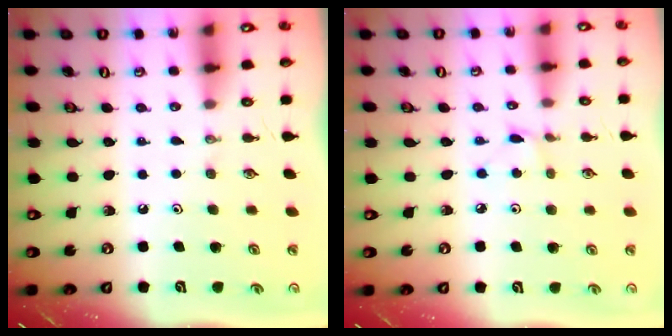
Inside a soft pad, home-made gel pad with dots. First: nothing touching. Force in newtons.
{"total": 2.1, "press": 2.1, "slide": 0.2}